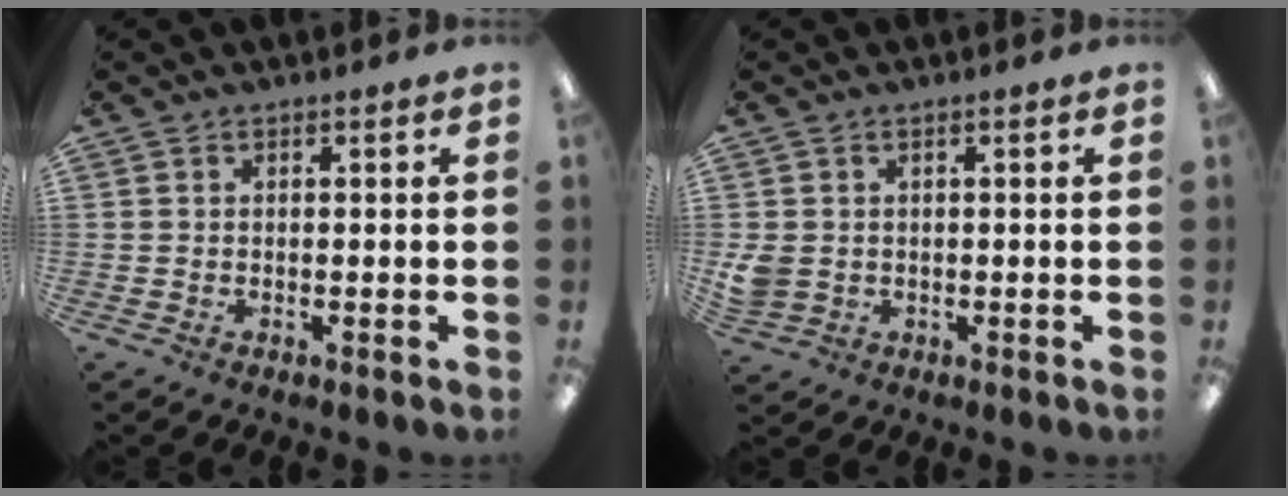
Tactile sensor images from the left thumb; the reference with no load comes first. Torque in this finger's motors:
{"motor_torque": [-0.26, 0.42, 0.30, -0.39, 0.01]}